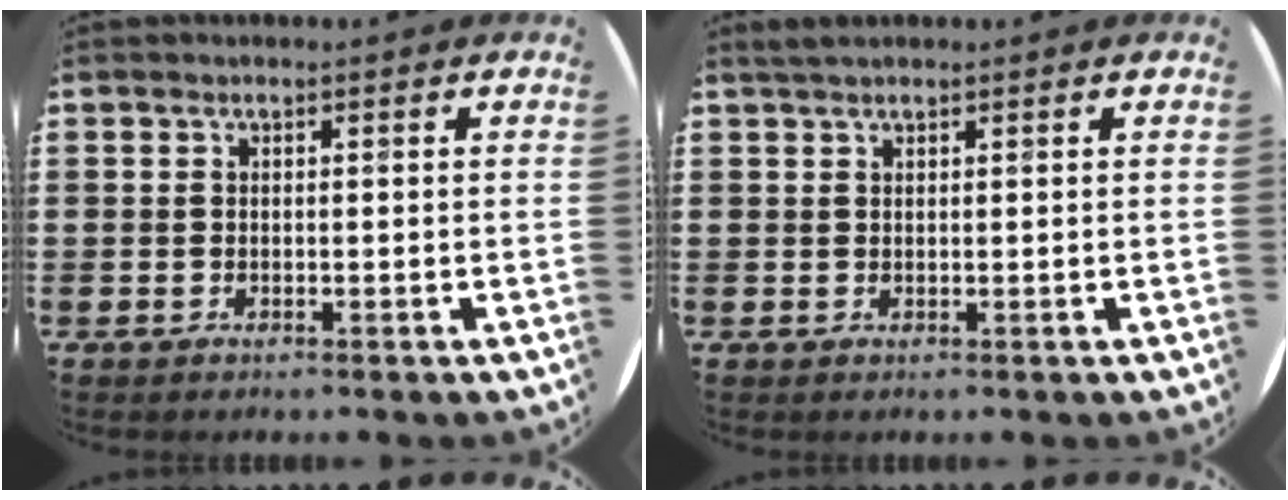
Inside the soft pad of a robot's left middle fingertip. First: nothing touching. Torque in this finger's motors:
{"motor_torque": [0.09, -0.09, 0.01, 0.02]}